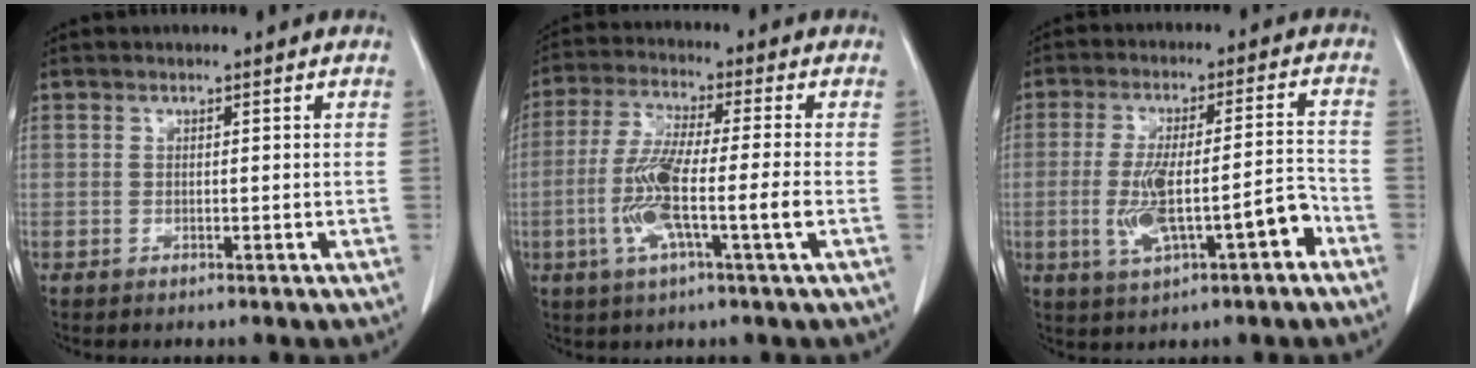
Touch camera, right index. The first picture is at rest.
{"total": 10.4, "force": [-2.6, 0.2, 10.0], "torque": [-0.201, -0.006, -0.055]}
{"total": 10.9, "force": [-3.7, 2.3, 9.9], "torque": [-0.179, 0.020, -0.051]}